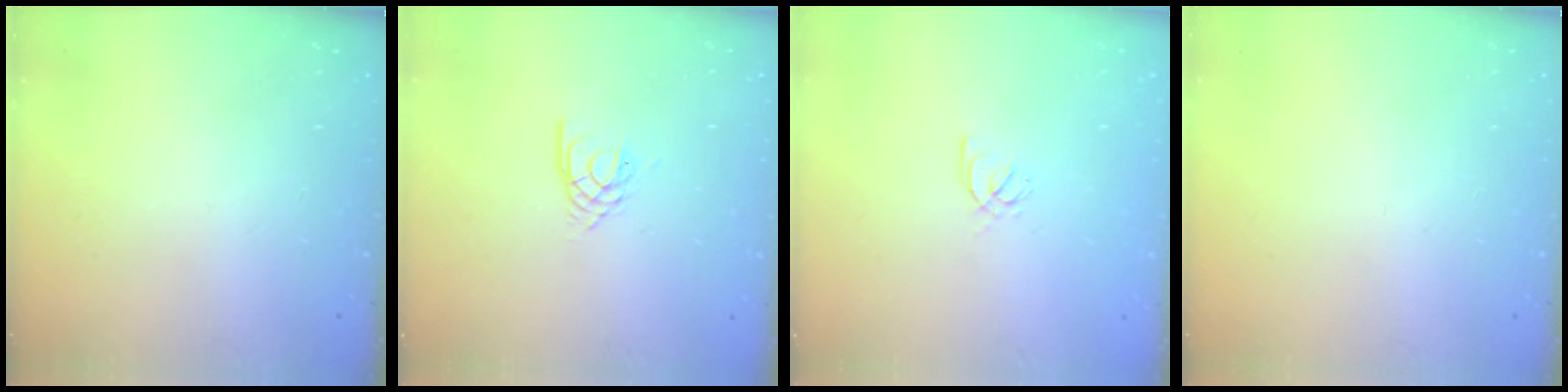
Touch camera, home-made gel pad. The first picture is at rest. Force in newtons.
{"total": 2.5, "press": 2.4, "slide": 0.4}
{"total": 2.1, "press": 2.1, "slide": 0.2}
{"total": 0.0}